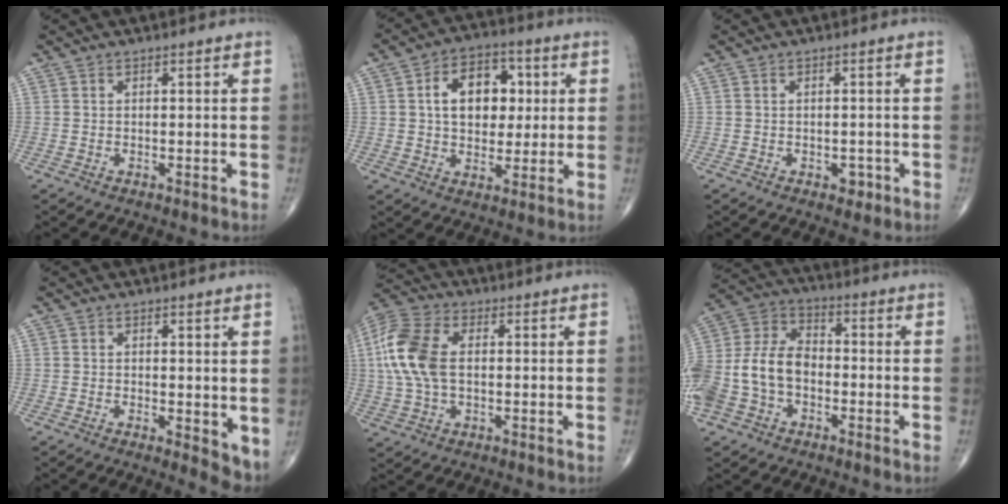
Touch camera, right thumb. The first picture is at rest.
{"total": 12.6, "force": [2.3, 8.6, 8.9], "torque": [-0.095, 0.010, 0.033]}
{"total": 1.8, "force": [-0.8, 1.3, 1.1], "torque": [-0.006, 0.002, -0.008]}
{"total": 4.7, "force": [0.3, 2.0, 4.2], "torque": [-0.050, -0.014, 0.006]}
{"total": 12.9, "force": [1.1, 7.6, 10.3], "torque": [-0.233, 0.018, 0.018]}
{"total": 15.0, "force": [-3.5, 10.6, 10.0], "torque": [-0.206, 0.042, -0.072]}